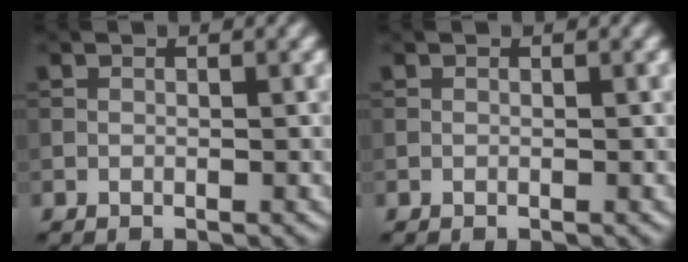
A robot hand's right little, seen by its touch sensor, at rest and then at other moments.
{"total": 0.0}